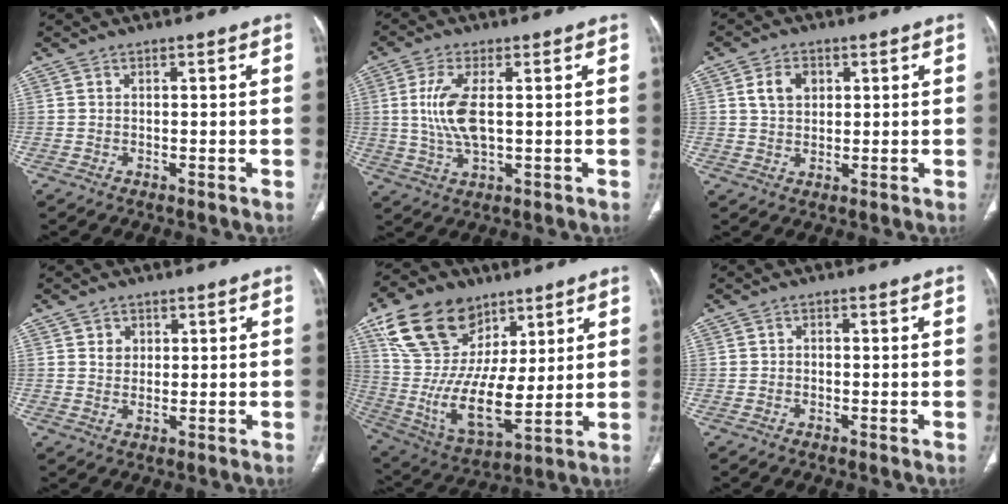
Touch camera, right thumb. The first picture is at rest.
{"total": 8.6, "force": [0.9, 3.4, 7.9], "torque": [-0.184, -0.005, 0.023]}
{"total": 5.1, "force": [1.7, 3.7, 3.1], "torque": [-0.042, 0.001, 0.031]}
{"total": 3.0, "force": [1.1, 2.4, 1.3], "torque": [-0.009, -0.006, 0.022]}
{"total": 23.2, "force": [11.1, 14.5, 14.3], "torque": [-0.258, -0.030, 0.212]}
{"total": 0.8, "force": [-0.2, 0.7, 0.3], "torque": [0.002, 0.004, -0.008]}